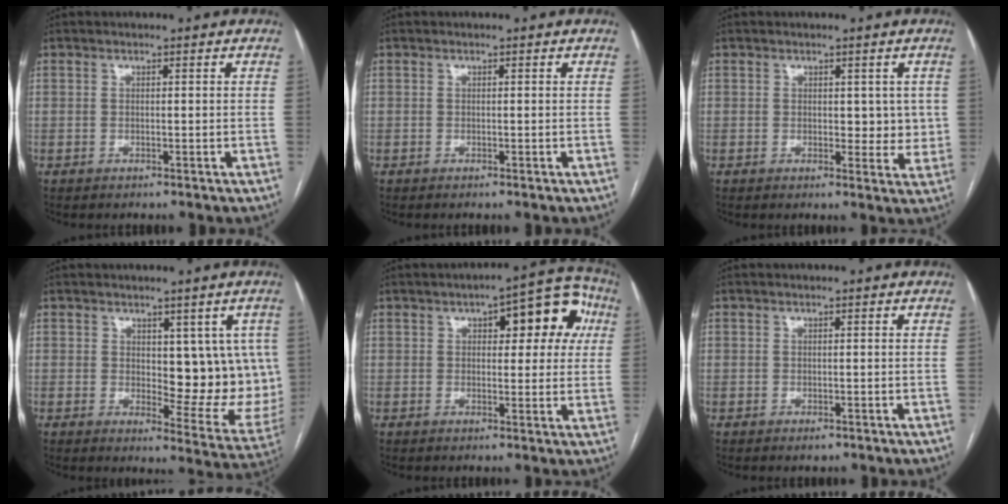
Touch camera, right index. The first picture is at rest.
{"total": 0.0}
{"total": 4.2, "force": [0.8, 2.7, 3.1], "torque": [-0.023, -0.003, 0.011]}
{"total": 11.2, "force": [1.9, 5.5, 9.5], "torque": [-0.091, -0.005, 0.034]}
{"total": 11.3, "force": [3.7, 4.5, 9.7], "torque": [-0.104, 0.040, 0.042]}
{"total": 0.9, "force": [-0.5, 0.5, 0.6], "torque": [-0.004, 0.001, -0.004]}